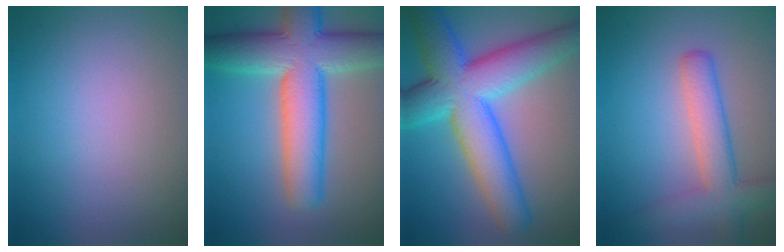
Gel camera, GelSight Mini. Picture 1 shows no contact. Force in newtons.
{"total": 10.5, "press": 10.5, "slide": 0.6}
{"total": 11.3, "press": 11.3, "slide": 0.1}
{"total": 3.8, "press": 3.8, "slide": 0.4}